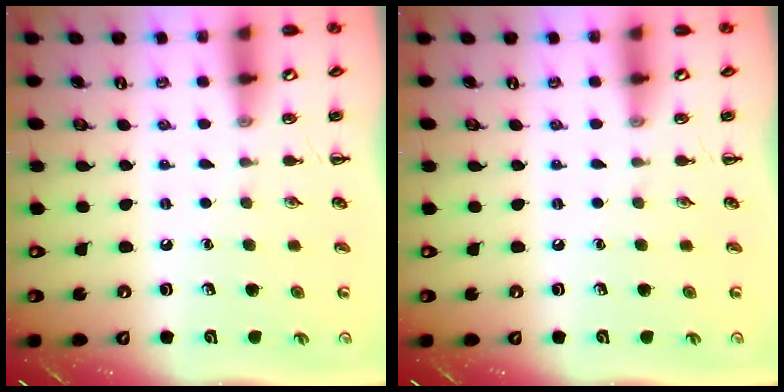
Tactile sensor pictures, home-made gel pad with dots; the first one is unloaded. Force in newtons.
{"total": 0.0}